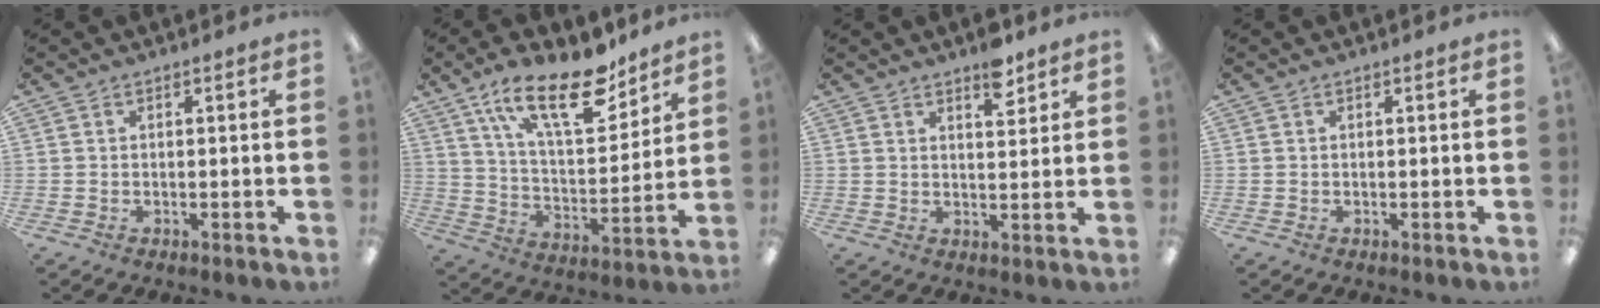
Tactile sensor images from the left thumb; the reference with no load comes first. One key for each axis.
{"total": 20.6, "fx": 13.2, "fy": 8.2, "fz": 13.5, "tx": -0.218, "ty": -0.066, "tz": 0.222}
{"total": 4.3, "fx": 2.9, "fy": 1.9, "fz": 2.6, "tx": -0.025, "ty": -0.011, "tz": 0.044}
{"total": 0.0}